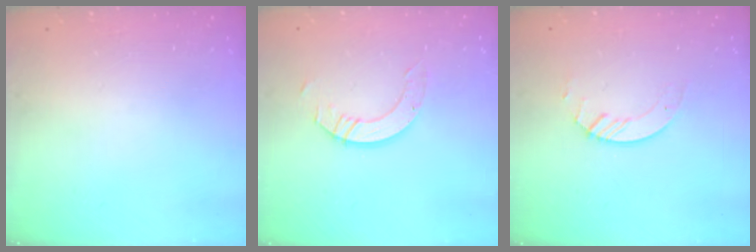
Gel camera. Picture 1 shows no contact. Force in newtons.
{"total": 6.0, "press": 6.0, "slide": 0.4}
{"total": 3.8, "press": 3.8, "slide": 0.3}